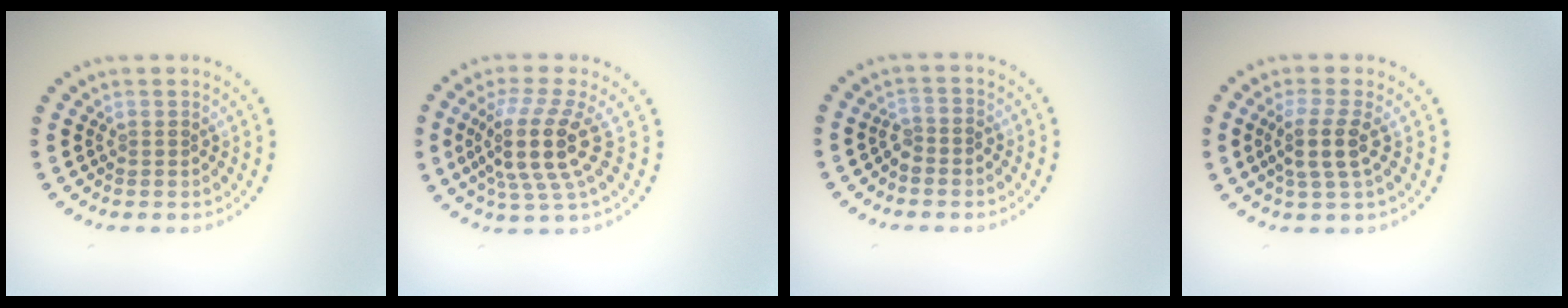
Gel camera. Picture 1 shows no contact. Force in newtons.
{"total": 4.9, "press": 3.7, "slide": 3.2}
{"total": 1.4, "press": 1.1, "slide": 0.8}
{"total": 2.9, "press": 2.4, "slide": 1.6}